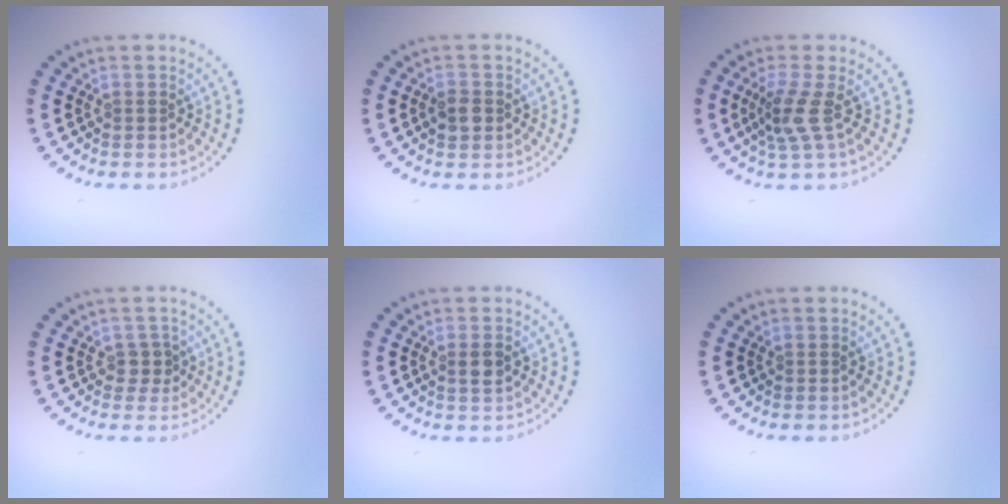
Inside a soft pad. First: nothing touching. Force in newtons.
{"total": 1.7, "press": 1.7, "slide": 0.2}
{"total": 2.7, "press": 2.0, "slide": 1.8}
{"total": 1.5, "press": 1.2, "slide": 0.9}
{"total": 1.5, "press": 1.4, "slide": 0.5}
{"total": 0.0}